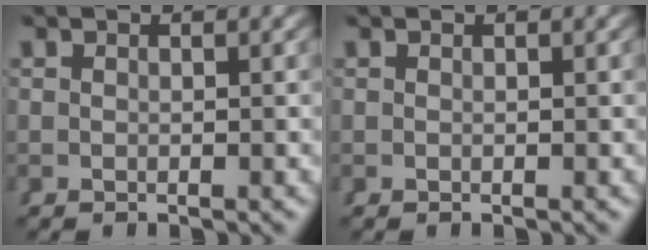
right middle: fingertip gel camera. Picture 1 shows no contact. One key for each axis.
{"total": 0.0}